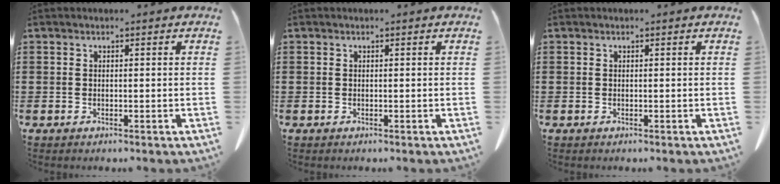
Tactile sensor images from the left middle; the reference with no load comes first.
{"total": 0.0}
{"total": 0.0}